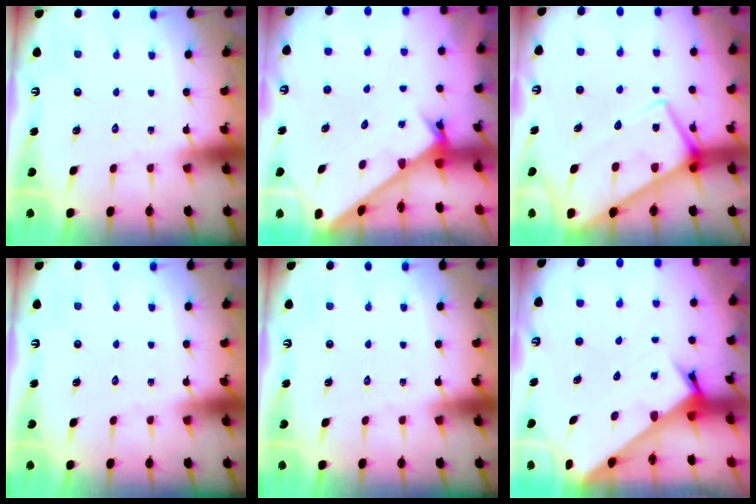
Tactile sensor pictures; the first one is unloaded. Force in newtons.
{"total": 2.7, "press": 2.7, "slide": 0.3}
{"total": 12.1, "press": 12.1, "slide": 1.3}
{"total": 0.0}
{"total": 0.0}
{"total": 3.5, "press": 3.5, "slide": 0.2}